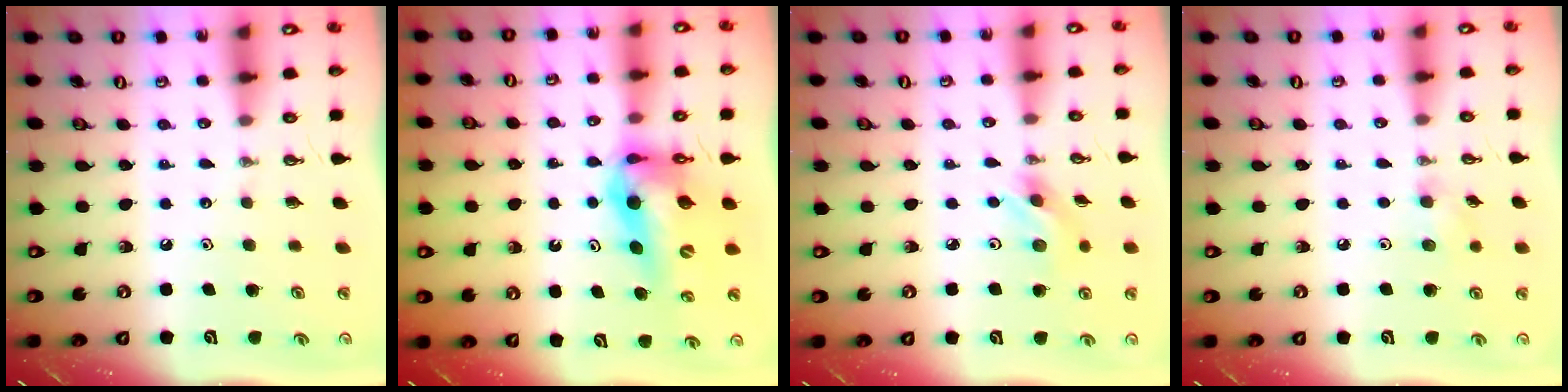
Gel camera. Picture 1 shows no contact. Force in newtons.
{"total": 13.7, "press": 13.1, "slide": 4.1}
{"total": 5.4, "press": 5.4, "slide": 0.7}
{"total": 5.1, "press": 4.9, "slide": 1.4}